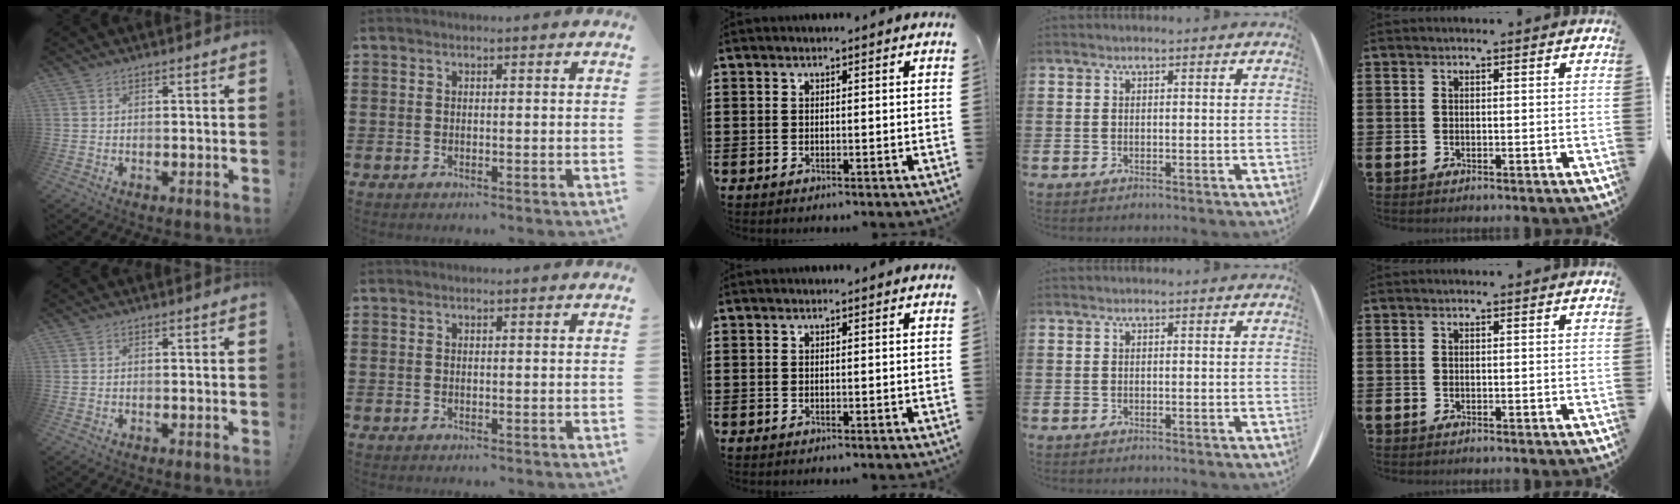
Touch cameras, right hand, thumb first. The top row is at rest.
{}